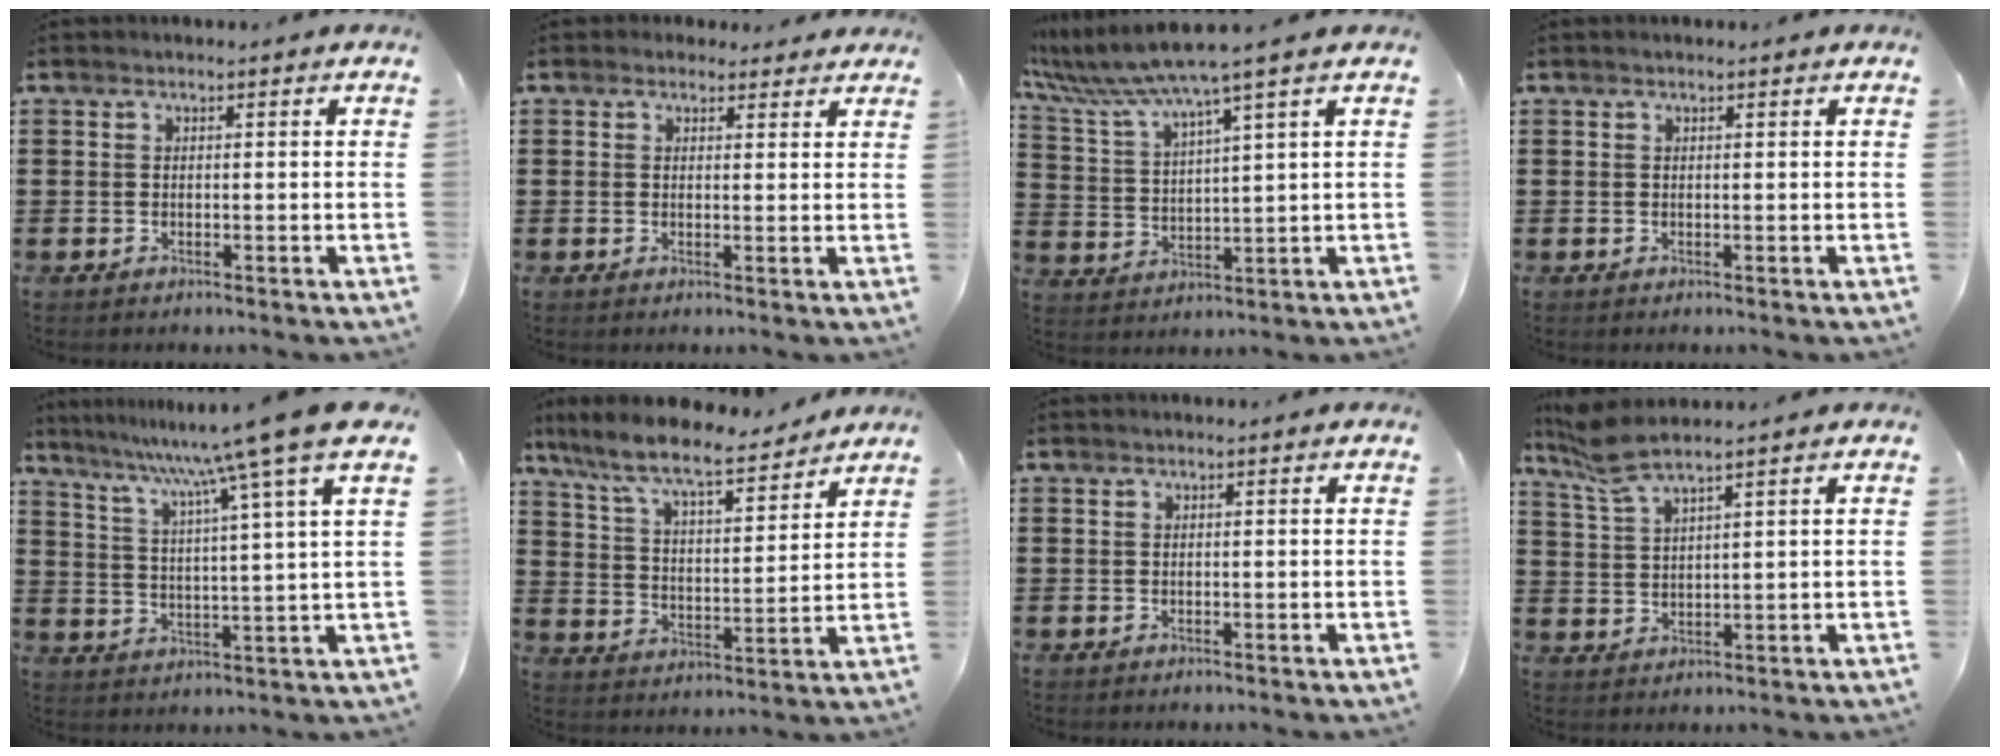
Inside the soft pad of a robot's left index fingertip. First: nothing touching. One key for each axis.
{"total": 1.9, "fx": 1.6, "fy": 1.1, "fz": 0.1, "tx": 0.001, "ty": 0.003, "tz": 0.029}
{"total": 7.2, "fx": 5.9, "fy": -0.6, "fz": 4.2, "tx": -0.104, "ty": -0.033, "tz": 0.099}
{"total": 0.0}
{"total": 10.3, "fx": 8.4, "fy": -2.0, "fz": 5.7, "tx": -0.144, "ty": -0.051, "tz": 0.130}
{"total": 8.8, "fx": 7.9, "fy": 0.8, "fz": 4.0, "tx": -0.109, "ty": -0.043, "tz": 0.132}
{"total": 0.0}
{"total": 5.6, "fx": 4.4, "fy": 0.5, "fz": 3.4, "tx": -0.080, "ty": -0.008, "tz": 0.080}